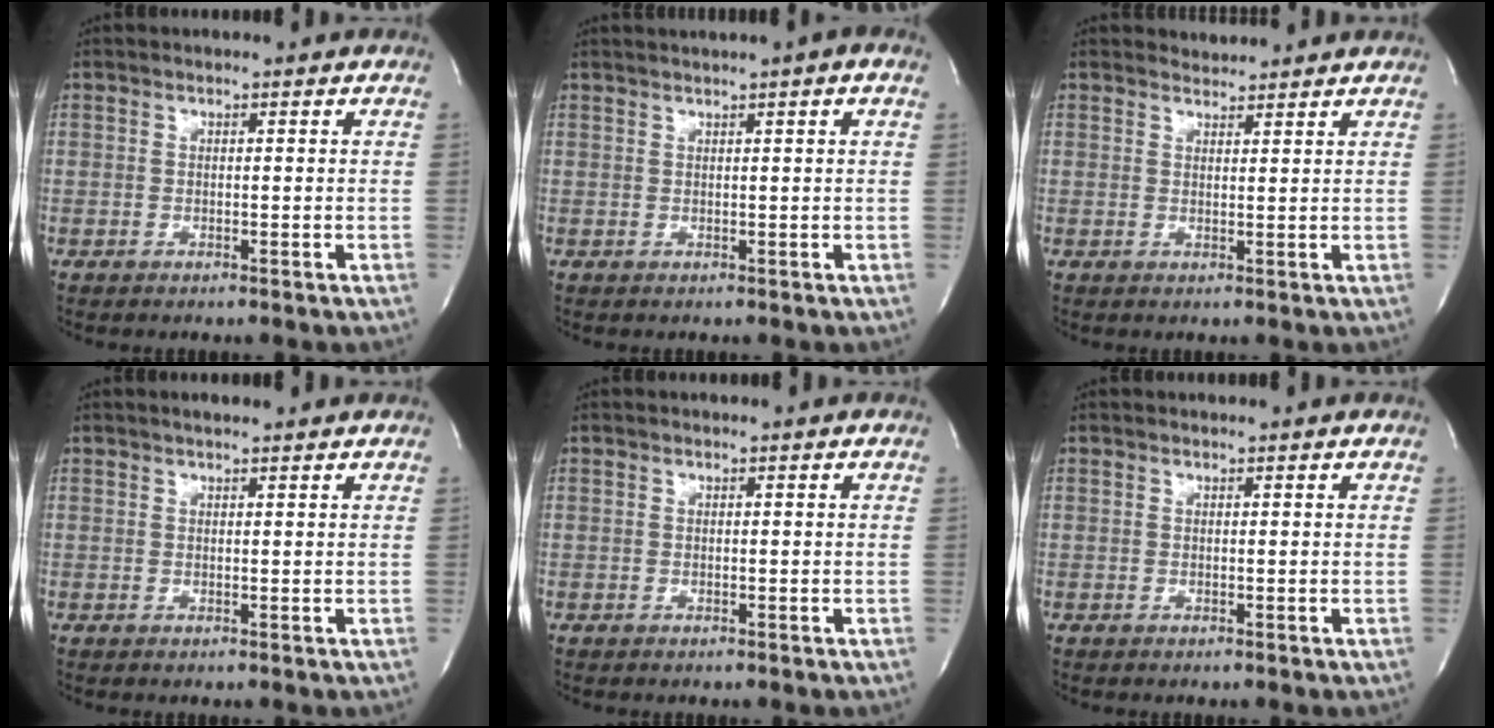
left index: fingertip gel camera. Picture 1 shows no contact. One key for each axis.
{"total": 3.5, "fx": 2.3, "fy": -0.3, "fz": 2.6, "tx": -0.043, "ty": 0.020, "tz": 0.038}
{"total": 2.0, "fx": 1.9, "fy": 0.0, "fz": -0.5, "tx": -0.006, "ty": 0.004, "tz": 0.032}
{"total": 2.2, "fx": 1.9, "fy": 0.1, "fz": 1.1, "tx": -0.017, "ty": 0.013, "tz": 0.030}
{"total": 0.0}
{"total": 0.5, "fx": 0.5, "fy": 0.0, "fz": 0.0, "tx": -0.003, "ty": 0.000, "tz": 0.004}